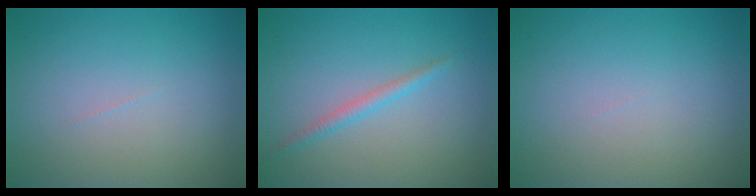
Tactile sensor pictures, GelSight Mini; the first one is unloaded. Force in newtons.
{"total": 1.3, "press": 1.3, "slide": 0.1}
{"total": 0.0}